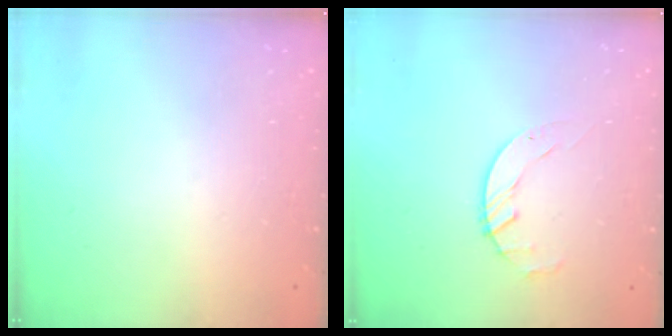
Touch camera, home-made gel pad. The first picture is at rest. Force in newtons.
{"total": 1.7, "press": 1.7, "slide": 0.3}